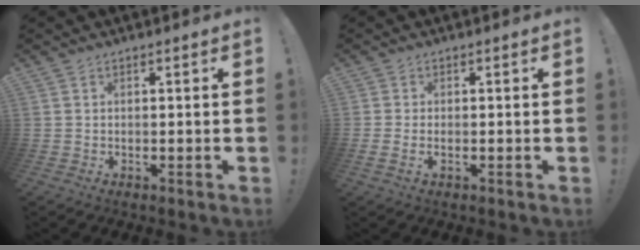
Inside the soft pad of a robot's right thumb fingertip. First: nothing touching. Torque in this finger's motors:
{"motor_torque": [0.32, -0.16, 0.05, -0.05, 0.12]}